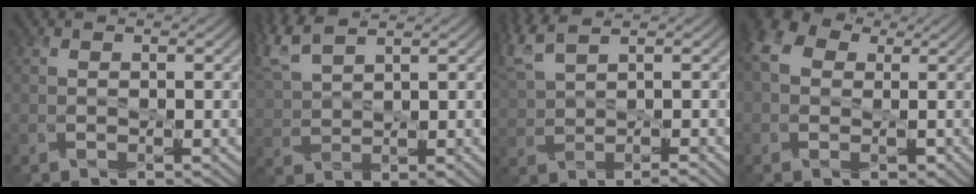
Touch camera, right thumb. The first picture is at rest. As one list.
[{"total": 6.8, "force": [5.0, 1.4, 4.4], "torque": [-0.123, 0.024, 0.102]}, {"total": 5.9, "force": [3.7, 0.8, 4.5], "torque": [-0.103, 0.027, 0.074]}, {"total": 7.7, "force": [1.0, 6.5, 3.9], "torque": [-0.115, 0.008, 0.004]}]